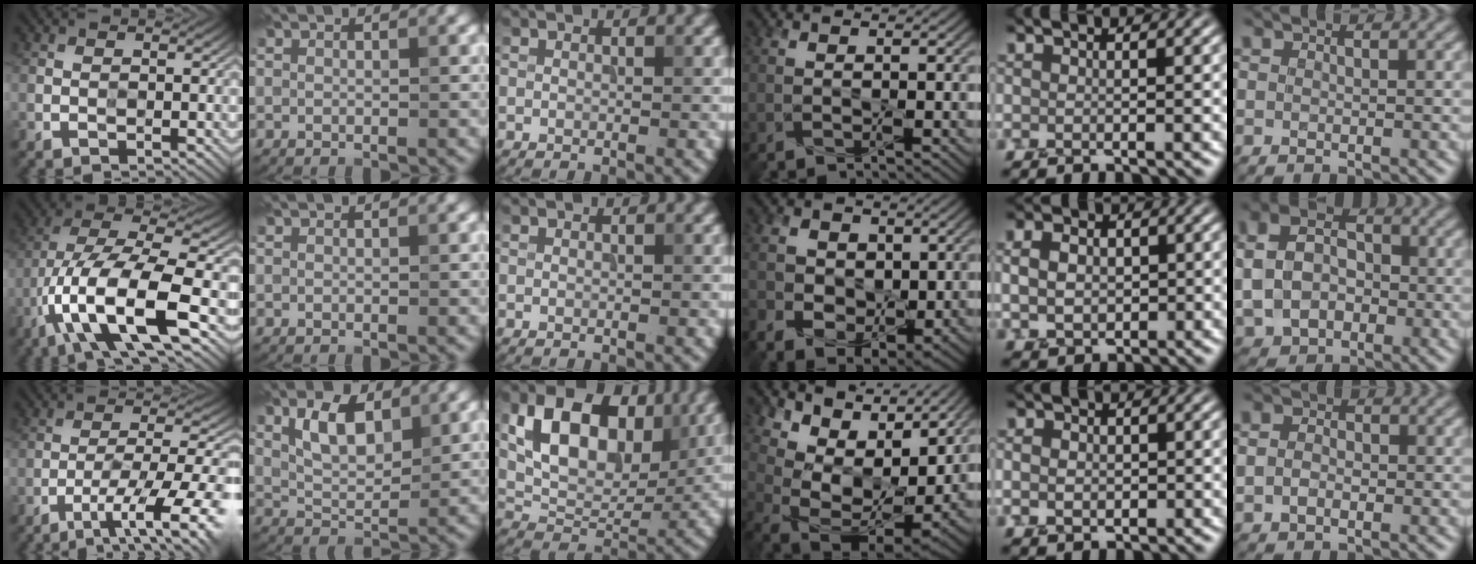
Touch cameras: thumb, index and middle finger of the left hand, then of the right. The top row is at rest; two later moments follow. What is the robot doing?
{"motion": "wipe", "object": "whiteboard"}